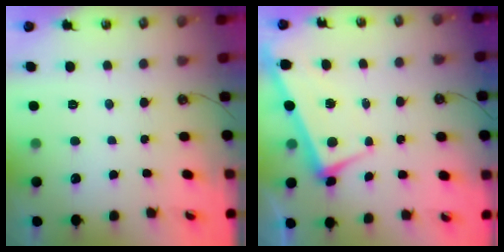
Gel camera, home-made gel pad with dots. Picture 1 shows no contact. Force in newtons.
{"total": 3.9, "press": 3.9, "slide": 0.6}